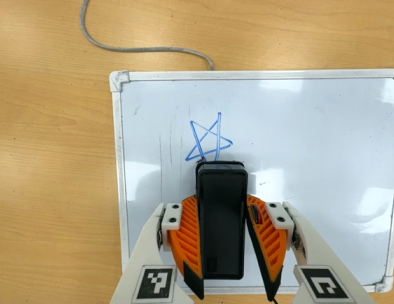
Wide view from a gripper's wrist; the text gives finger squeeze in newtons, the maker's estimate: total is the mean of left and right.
{"total": 6.0, "left": 4.7, "right": 7.3}